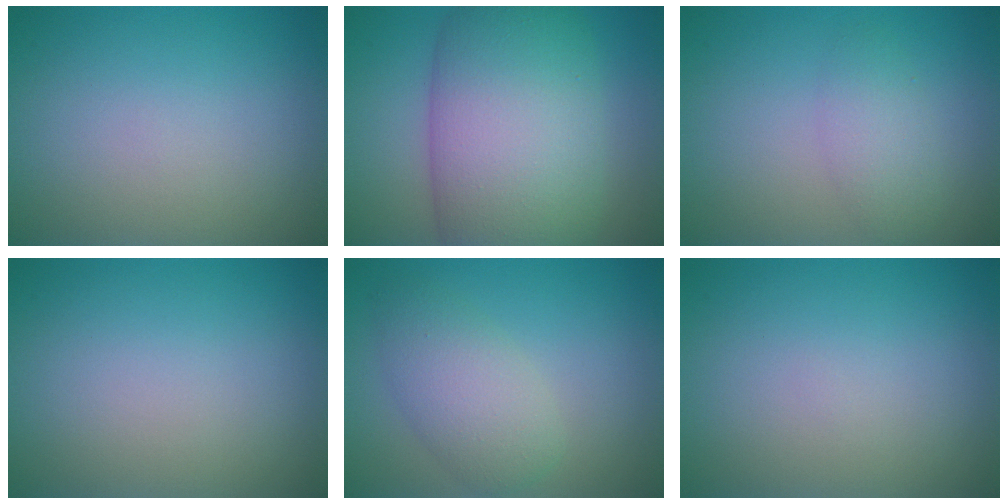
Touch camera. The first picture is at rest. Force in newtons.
{"total": 13.6, "press": 13.5, "slide": 0.6}
{"total": 2.3, "press": 2.3, "slide": 0.1}
{"total": 0.0}
{"total": 3.9, "press": 3.9, "slide": 0.1}
{"total": 0.0}